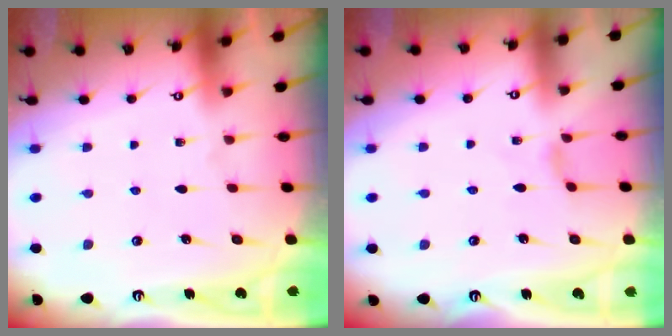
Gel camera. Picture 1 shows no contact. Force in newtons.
{"total": 0.6, "press": 0.6, "slide": 0.2}